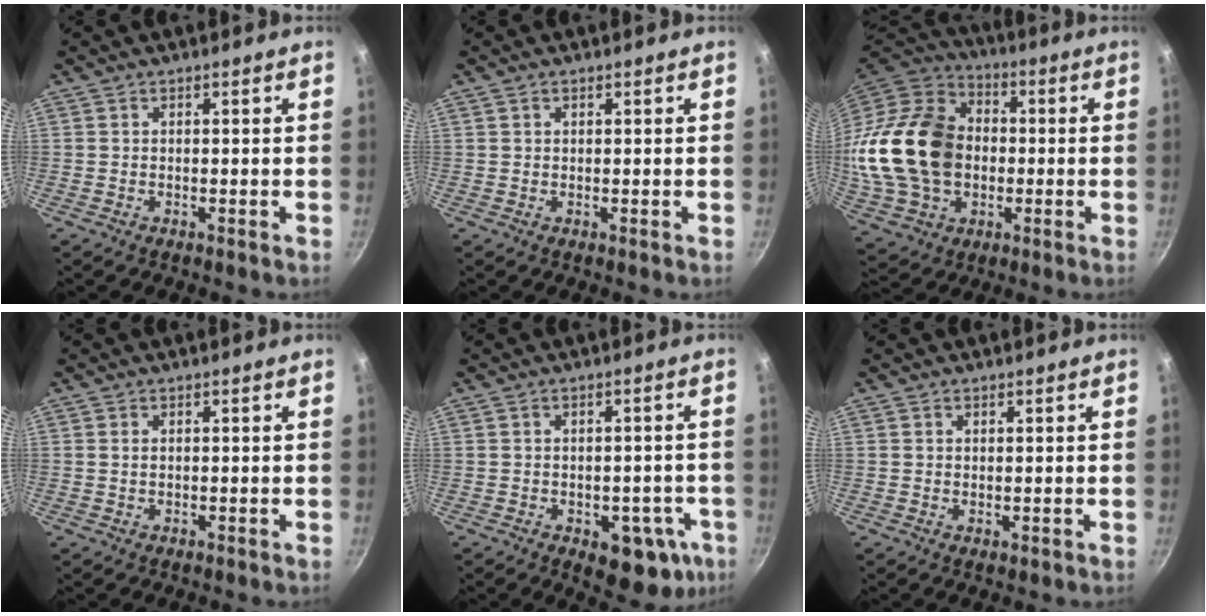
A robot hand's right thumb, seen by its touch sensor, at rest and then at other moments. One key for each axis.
{"total": 0.8, "fx": 0.5, "fy": 0.5, "fz": 0.4, "tx": -0.006, "ty": 0.002, "tz": 0.008}
{"total": 25.0, "fx": -0.6, "fy": 18.5, "fz": 16.9, "tx": -0.314, "ty": 0.029, "tz": -0.002}
{"total": 0.7, "fx": 0.2, "fy": 0.5, "fz": 0.5, "tx": -0.008, "ty": 0.001, "tz": 0.004}
{"total": 11.1, "fx": -3.7, "fy": 6.4, "fz": 8.2, "tx": -0.049, "ty": 0.014, "tz": -0.038}
{"total": 0.7, "fx": 0.4, "fy": 0.3, "fz": 0.4, "tx": -0.003, "ty": -0.007, "tz": 0.004}